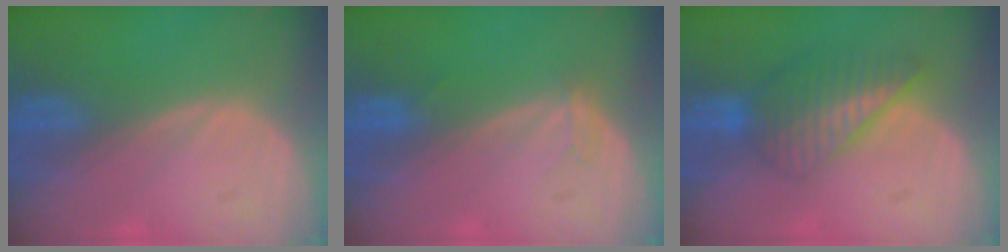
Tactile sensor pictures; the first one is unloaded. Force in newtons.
{"total": 1.1, "press": 1.1, "slide": 0.1}
{"total": 6.5, "press": 6.2, "slide": 2.1}